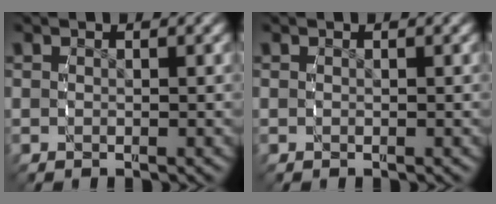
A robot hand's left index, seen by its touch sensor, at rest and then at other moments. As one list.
[{"total": 0.0}]